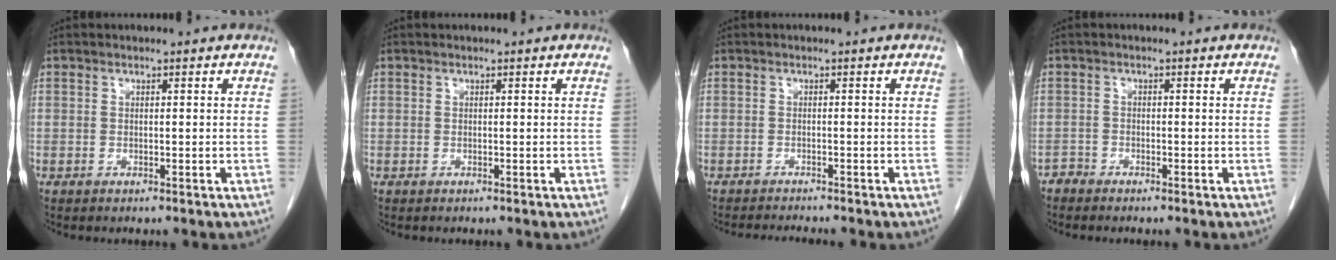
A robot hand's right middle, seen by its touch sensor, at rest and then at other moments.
{"total": 0.0}
{"total": 4.1, "force": [-3.9, -0.3, 1.3], "torque": [-0.014, -0.013, -0.060]}
{"total": 1.2, "force": [-1.1, 0.2, -0.3], "torque": [0.010, -0.001, -0.024]}